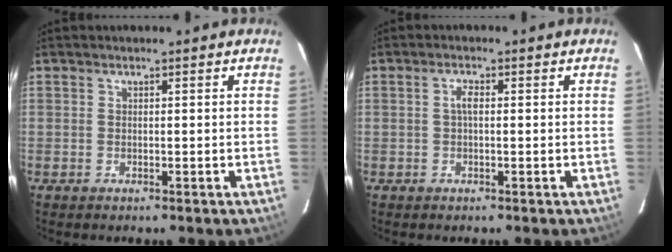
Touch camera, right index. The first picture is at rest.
{"total": 1.6, "force": [0.1, 0.6, 1.5], "torque": [-0.031, 0.005, 0.000]}